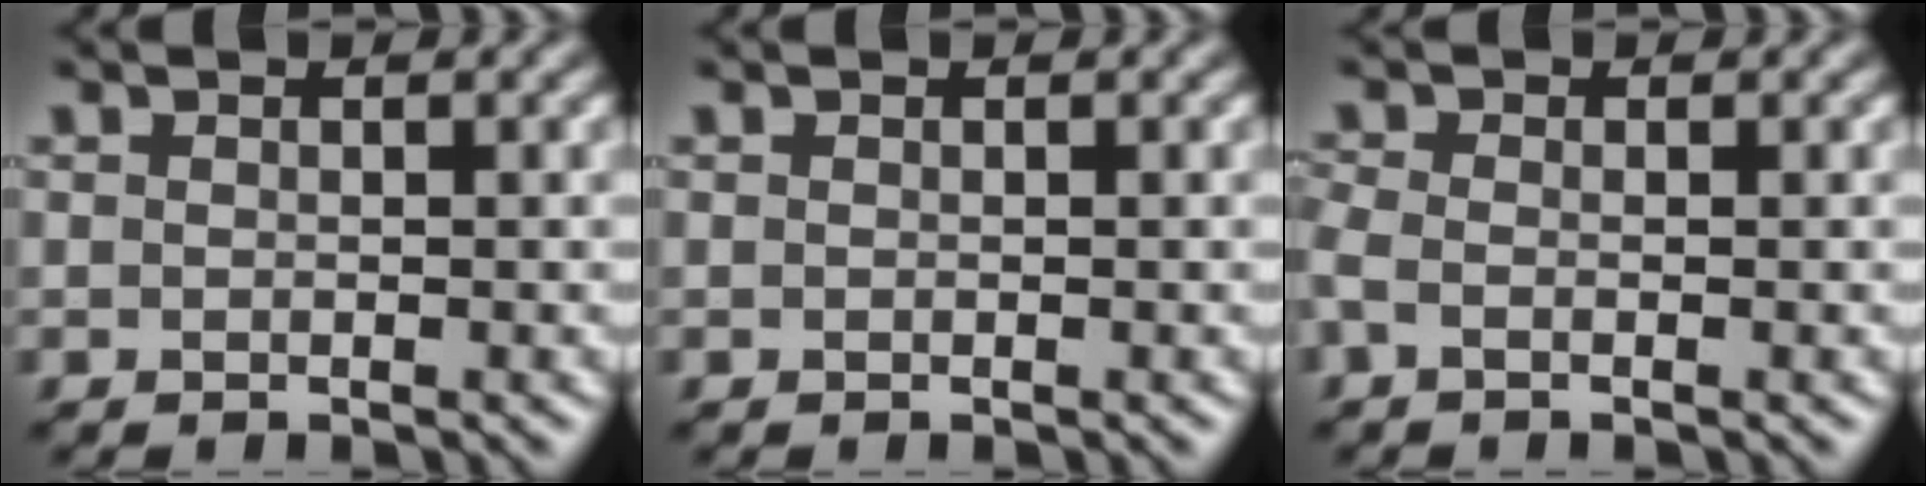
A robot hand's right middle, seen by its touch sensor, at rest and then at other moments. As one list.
[{"total": 0.0}, {"total": 1.4, "force": [-0.7, 0.7, 1.0], "torque": [-0.031, -0.005, -0.023]}]